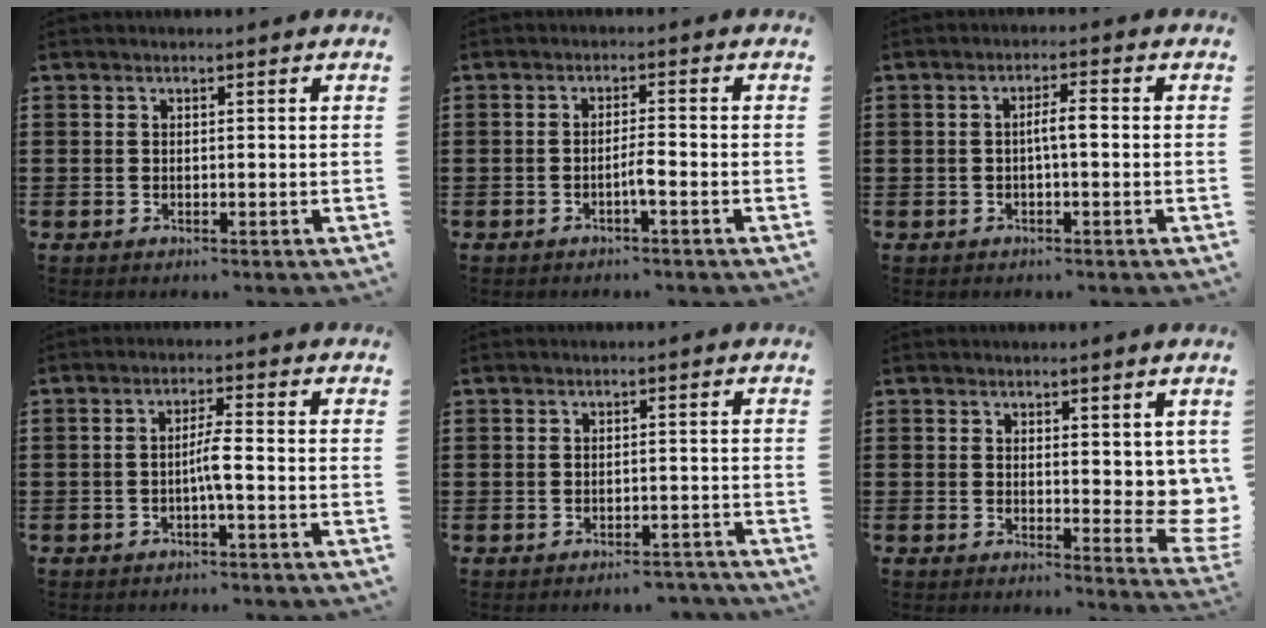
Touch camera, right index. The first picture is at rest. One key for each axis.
{"total": 2.4, "fx": -1.2, "fy": 0.1, "fz": 2.0, "tx": -0.036, "ty": 0.000, "tz": -0.023}
{"total": 2.6, "fx": -0.4, "fy": 0.4, "fz": 2.6, "tx": -0.048, "ty": 0.003, "tz": -0.009}
{"total": 3.2, "fx": -1.1, "fy": 0.0, "fz": 3.0, "tx": -0.062, "ty": -0.003, "tz": -0.025}
{"total": 2.4, "fx": -2.3, "fy": 0.4, "fz": 0.0, "tx": -0.008, "ty": 0.001, "tz": -0.051}
{"total": 3.8, "fx": 2.4, "fy": 2.0, "fz": 2.2, "tx": -0.028, "ty": -0.014, "tz": 0.041}